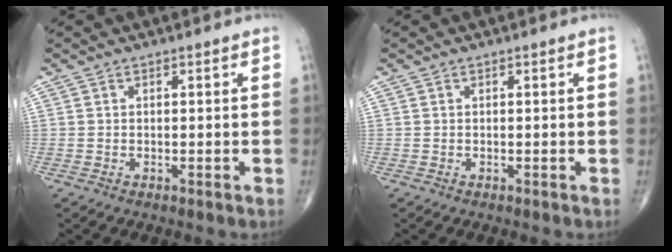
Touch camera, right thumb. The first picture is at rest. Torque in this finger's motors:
{"motor_torque": [-0.03, 0.03, 0.00, 0.00, 0.00]}